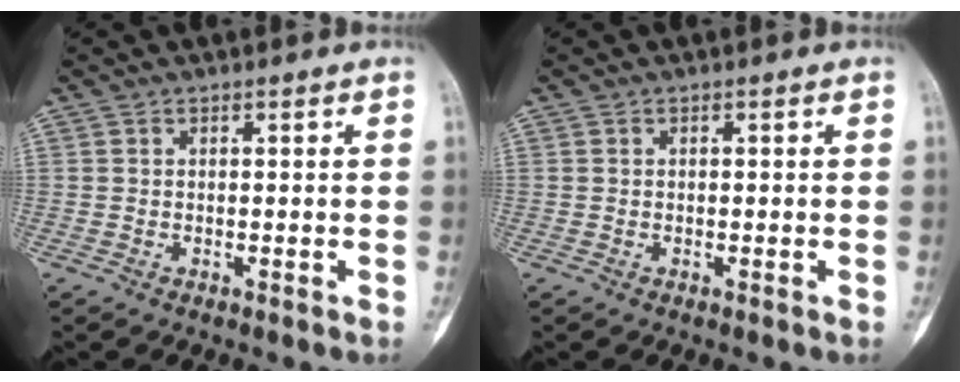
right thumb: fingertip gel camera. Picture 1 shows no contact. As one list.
[{"total": 0.0}]